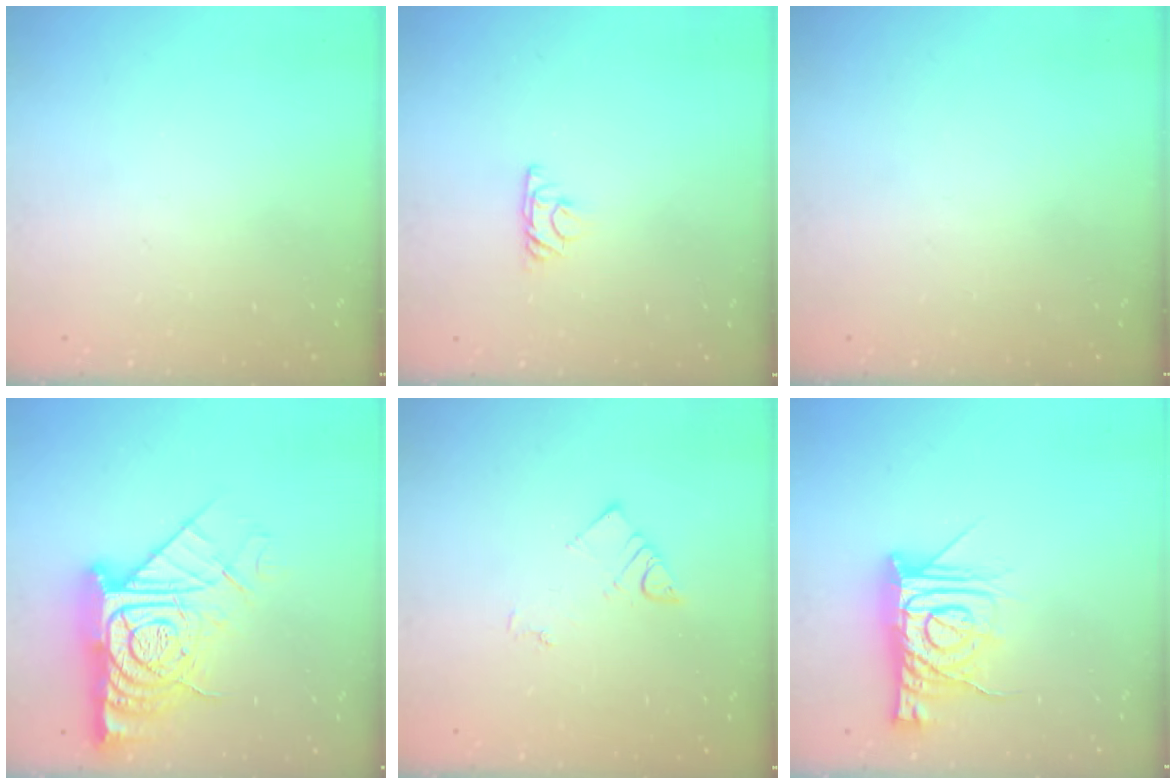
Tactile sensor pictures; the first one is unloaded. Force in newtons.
{"total": 4.3, "press": 4.3, "slide": 0.7}
{"total": 0.0}
{"total": 20.5, "press": 20.4, "slide": 1.7}
{"total": 4.1, "press": 4.1, "slide": 0.2}
{"total": 14.3, "press": 14.3, "slide": 1.0}